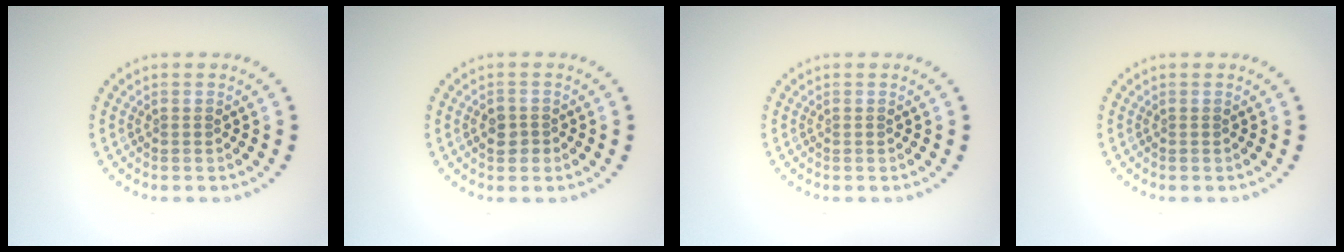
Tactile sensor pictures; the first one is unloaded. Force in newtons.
{"total": 1.7, "press": 1.6, "slide": 0.6}
{"total": 0.0}
{"total": 0.0}